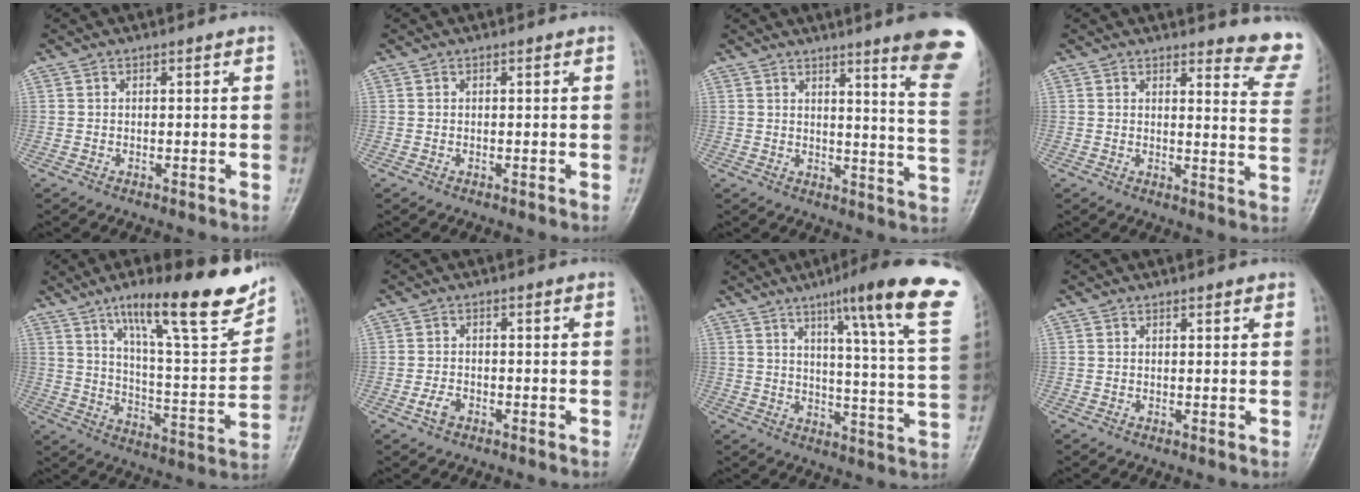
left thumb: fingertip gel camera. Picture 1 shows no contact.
{"total": 0.0}
{"total": 15.1, "force": [10.3, 0.5, 11.0], "torque": [-0.115, -0.073, 0.113]}
{"total": 9.7, "force": [9.4, 1.7, 2.1], "torque": [0.011, -0.099, 0.078]}
{"total": 21.8, "force": [14.1, 4.6, 16.0], "torque": [-0.209, -0.059, 0.222]}
{"total": 2.2, "force": [-1.1, 1.4, 1.4], "torque": [-0.028, 0.006, -0.021]}
{"total": 22.5, "force": [13.0, 2.2, 18.2], "torque": [-0.231, -0.048, 0.165]}
{"total": 1.2, "force": [1.0, 0.4, 0.7], "torque": [-0.008, -0.003, 0.011]}